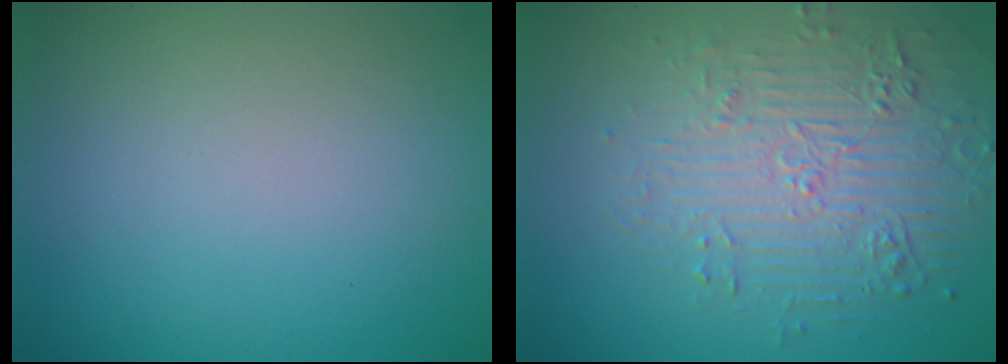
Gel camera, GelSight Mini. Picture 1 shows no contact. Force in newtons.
{"total": 5.1, "press": 4.4, "slide": 2.7}